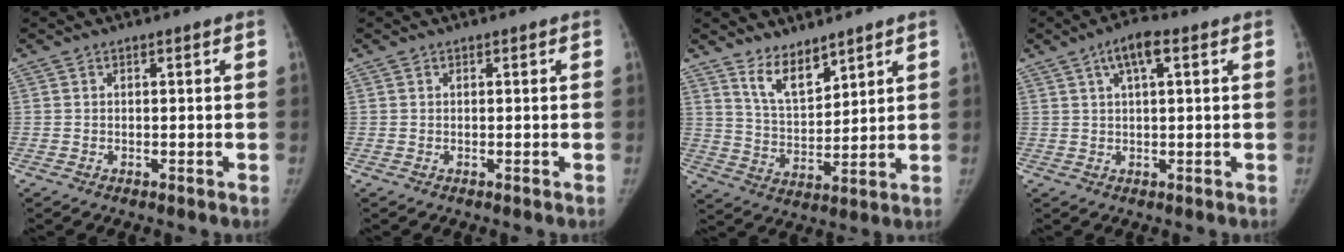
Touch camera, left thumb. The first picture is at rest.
{"total": 0.0}
{"total": 7.8, "force": [5.9, 3.1, 4.0], "torque": [-0.051, -0.052, 0.118]}
{"total": 5.4, "force": [2.3, 1.5, 4.6], "torque": [-0.085, 0.008, 0.038]}